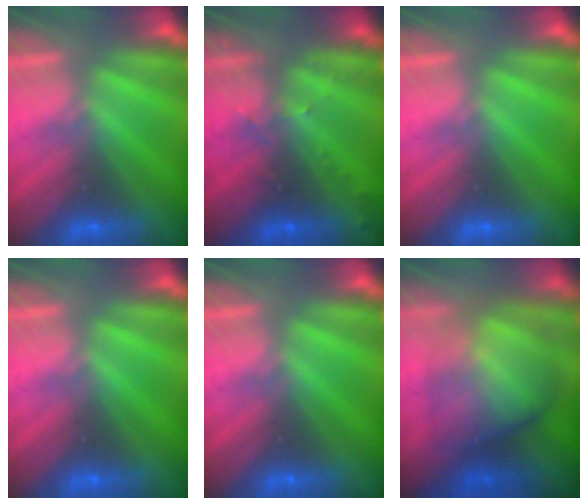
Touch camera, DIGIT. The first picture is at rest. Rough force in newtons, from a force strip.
{"total": 3.0}
{"total": 0.0}
{"total": 0.0}
{"total": 0.0}
{"total": 7.3}